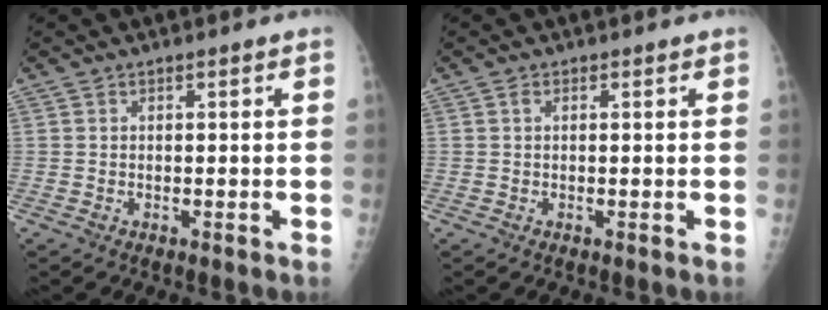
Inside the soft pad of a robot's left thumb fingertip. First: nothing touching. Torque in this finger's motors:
{"motor_torque": [-0.06, 0.11, 0.04, 0.03, 0.00]}